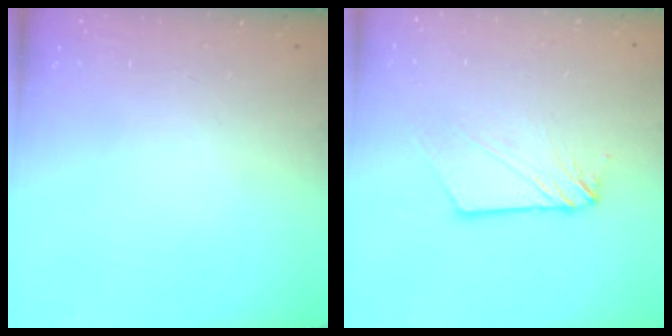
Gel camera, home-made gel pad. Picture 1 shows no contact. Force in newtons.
{"total": 3.6, "press": 3.6, "slide": 0.3}